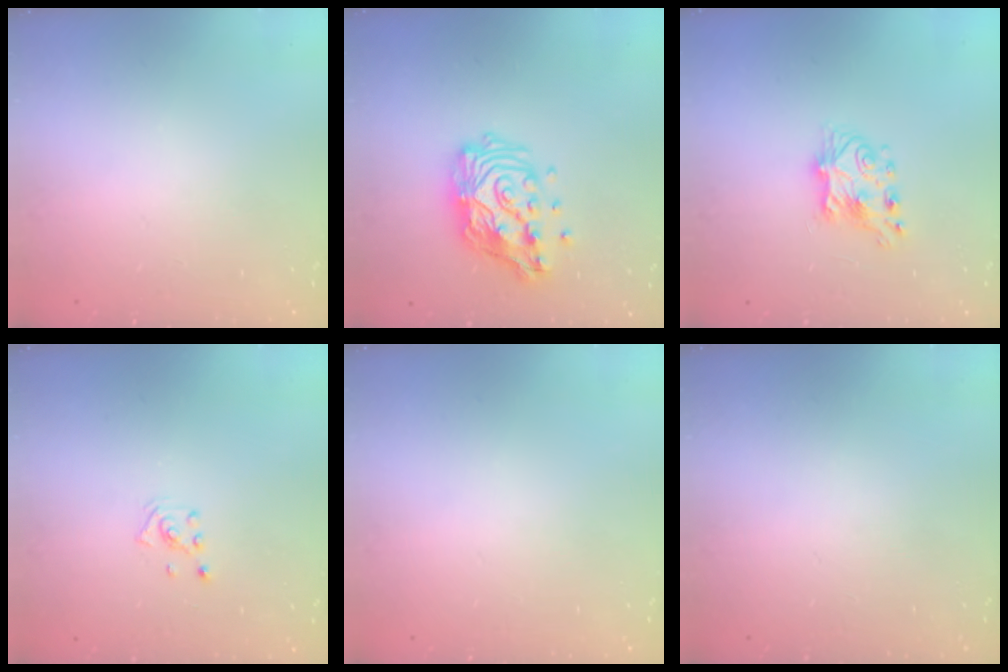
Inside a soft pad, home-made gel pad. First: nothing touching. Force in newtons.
{"total": 15.3, "press": 15.2, "slide": 1.2}
{"total": 7.6, "press": 7.6, "slide": 0.7}
{"total": 2.0, "press": 2.0, "slide": 0.6}
{"total": 0.0}
{"total": 0.0}